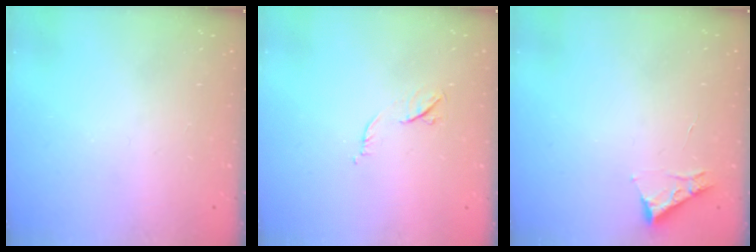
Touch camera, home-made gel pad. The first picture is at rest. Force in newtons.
{"total": 6.2, "press": 6.1, "slide": 1.1}
{"total": 3.3, "press": 3.3, "slide": 0.5}